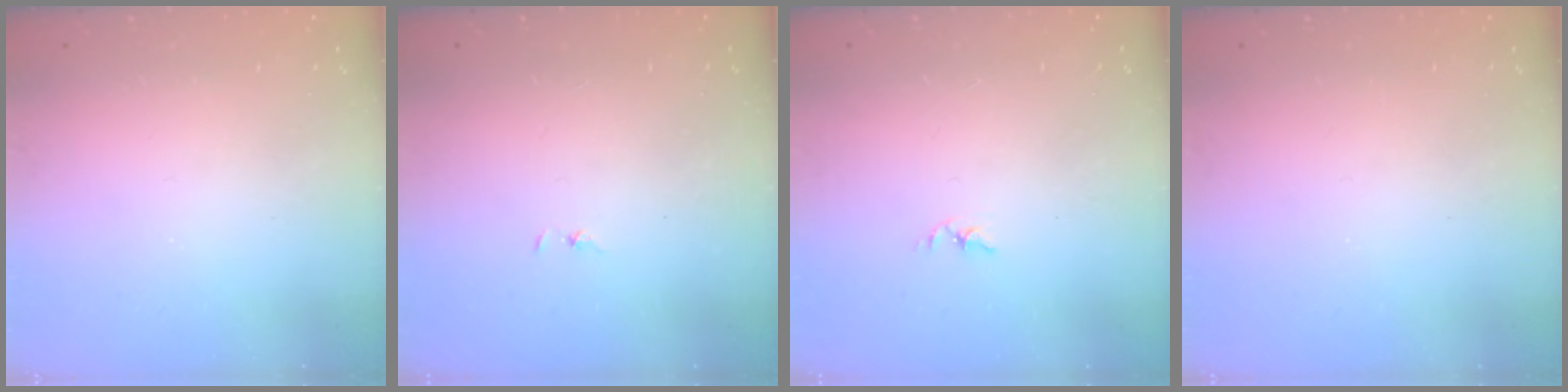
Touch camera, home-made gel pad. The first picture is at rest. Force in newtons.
{"total": 0.7, "press": 0.7, "slide": 0.1}
{"total": 1.8, "press": 1.7, "slide": 0.3}
{"total": 0.0}